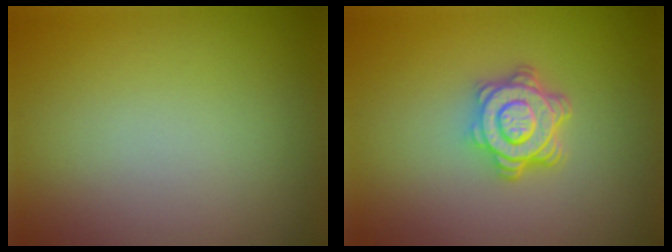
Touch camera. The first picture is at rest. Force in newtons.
{"total": 4.6, "press": 3.6, "slide": 2.9}